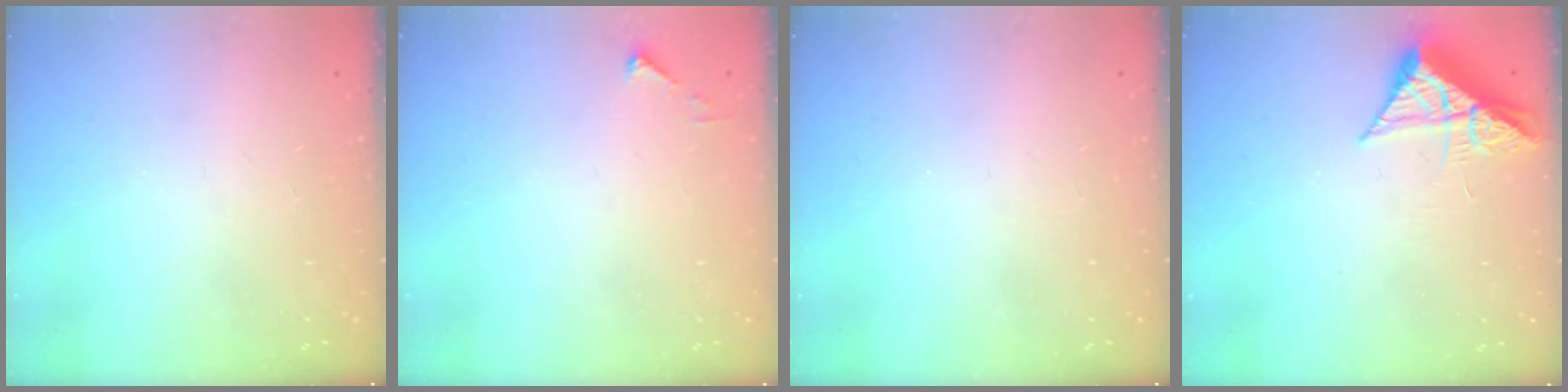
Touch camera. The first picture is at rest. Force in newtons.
{"total": 2.7, "press": 2.7, "slide": 0.3}
{"total": 0.0}
{"total": 7.0, "press": 7.0, "slide": 0.3}